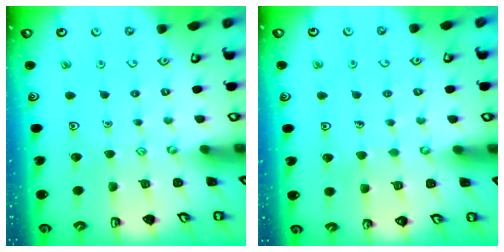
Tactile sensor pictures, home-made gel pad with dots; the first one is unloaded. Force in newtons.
{"total": 4.4, "press": 4.4, "slide": 0.3}